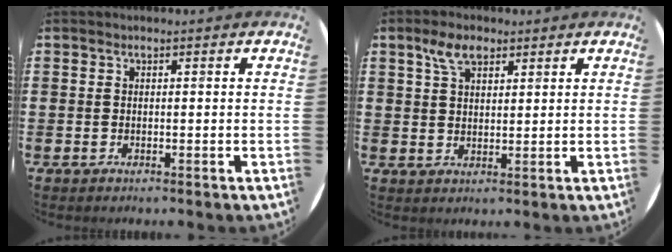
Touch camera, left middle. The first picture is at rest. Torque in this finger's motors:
{"motor_torque": [-0.13, 0.24, -0.28, -0.15]}